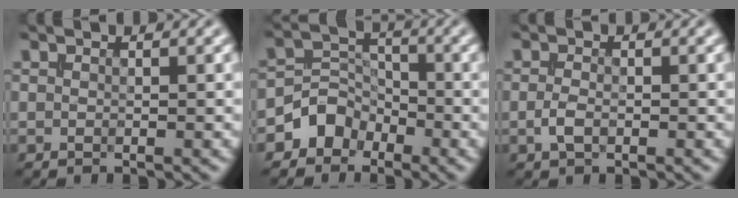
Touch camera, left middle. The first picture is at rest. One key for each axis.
{"total": 3.1, "fx": -1.9, "fy": 2.4, "fz": 0.4, "tx": 0.007, "ty": 0.010, "tz": -0.040}
{"total": 1.5, "fx": -0.4, "fy": 0.9, "fz": 1.2, "tx": -0.024, "ty": -0.001, "tz": -0.011}